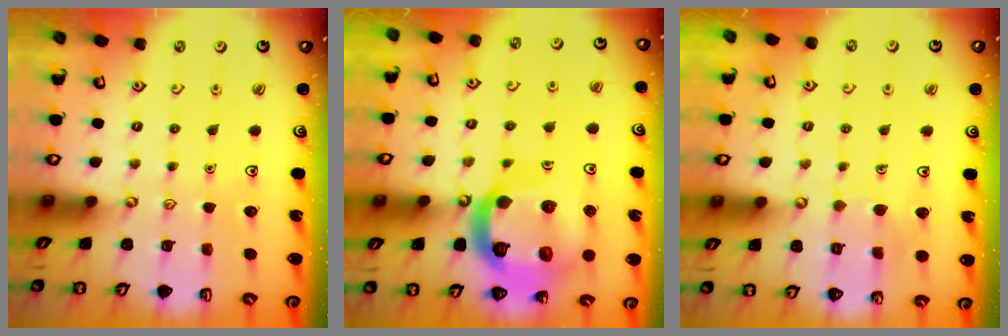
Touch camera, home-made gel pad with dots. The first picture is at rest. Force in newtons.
{"total": 20.6, "press": 20.4, "slide": 2.4}
{"total": 6.4, "press": 6.4, "slide": 0.3}